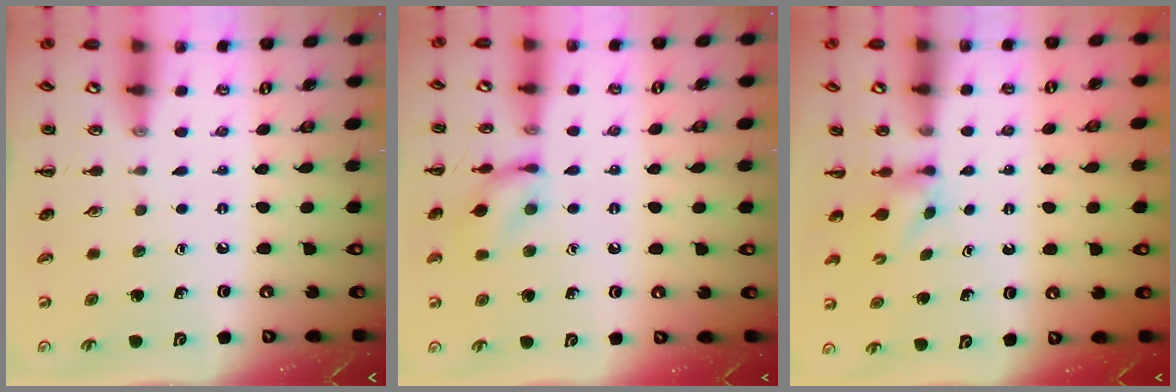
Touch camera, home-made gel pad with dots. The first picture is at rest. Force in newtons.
{"total": 10.5, "press": 10.4, "slide": 0.8}
{"total": 2.5, "press": 2.3, "slide": 0.9}